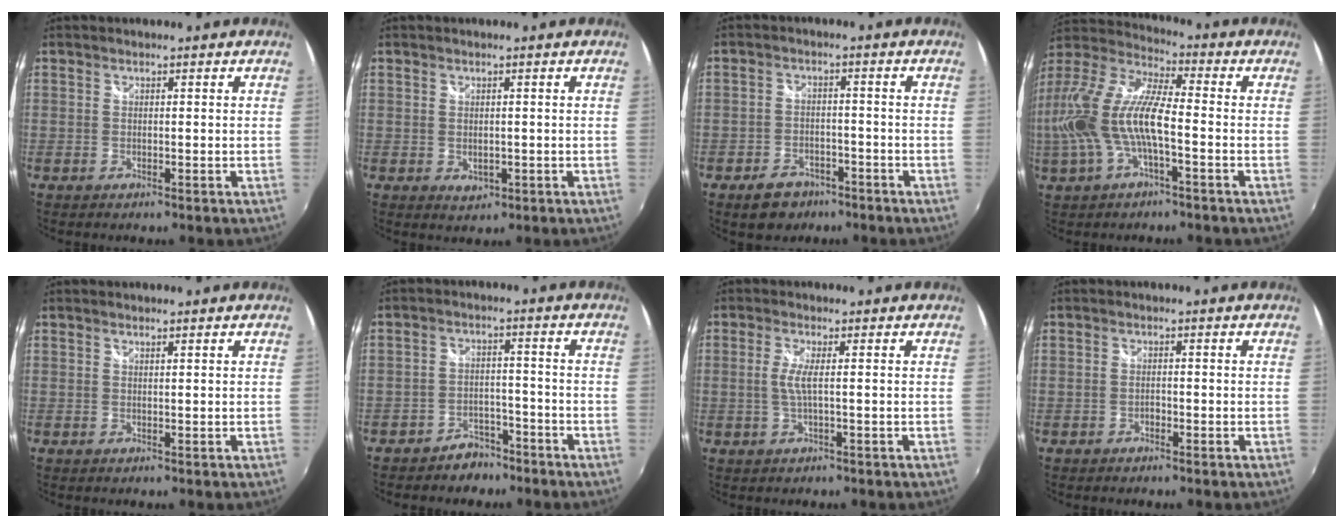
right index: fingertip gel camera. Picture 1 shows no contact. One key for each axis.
{"total": 2.4, "fx": -0.2, "fy": 1.9, "fz": 1.5, "tx": -0.024, "ty": -0.005, "tz": -0.001}
{"total": 6.7, "fx": -4.6, "fy": 4.3, "fz": 2.2, "tx": -0.066, "ty": 0.009, "tz": -0.063}
{"total": 18.2, "fx": -3.3, "fy": 6.1, "fz": 16.8, "tx": -0.333, "ty": -0.005, "tz": -0.066}
{"total": 0.6, "fx": 0.5, "fy": -0.1, "fz": 0.2, "tx": -0.006, "ty": -0.003, "tz": 0.007}
{"total": 5.9, "fx": -4.6, "fy": 3.5, "fz": 1.1, "tx": -0.036, "ty": 0.021, "tz": -0.068}
{"total": 2.7, "fx": -0.2, "fy": -0.2, "fz": 2.7, "tx": -0.057, "ty": -0.002, "tz": -0.004}
{"total": 0.9, "fx": -0.7, "fy": 0.6, "fz": 0.3, "tx": -0.007, "ty": -0.001, "tz": -0.013}